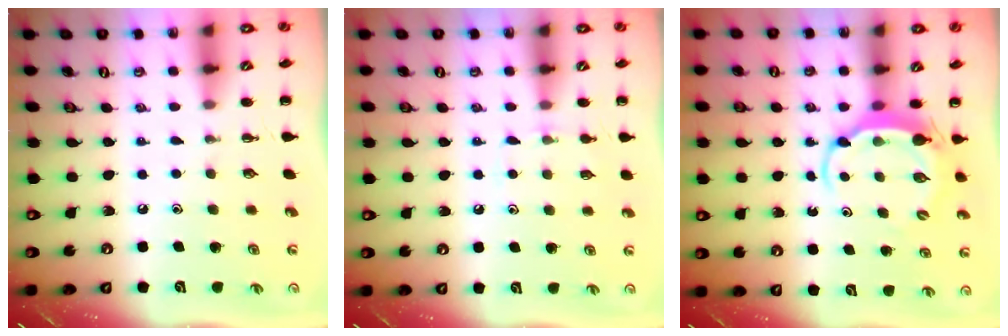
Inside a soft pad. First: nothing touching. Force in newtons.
{"total": 5.6, "press": 5.5, "slide": 1.1}
{"total": 5.3, "press": 5.2, "slide": 0.9}